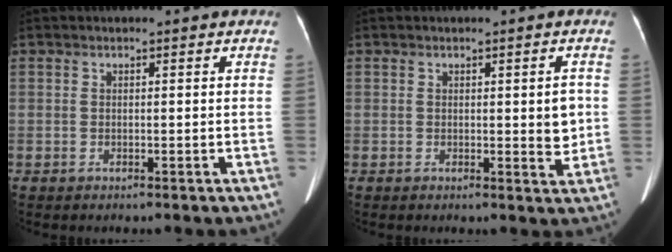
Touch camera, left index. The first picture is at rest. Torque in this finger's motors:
{"motor_torque": [0.31, 0.07, 0.20, 0.05]}